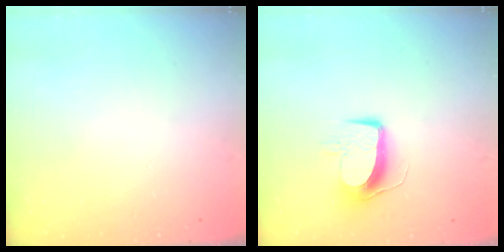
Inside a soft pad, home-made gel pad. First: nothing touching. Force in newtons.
{"total": 9.8, "press": 9.8, "slide": 0.4}